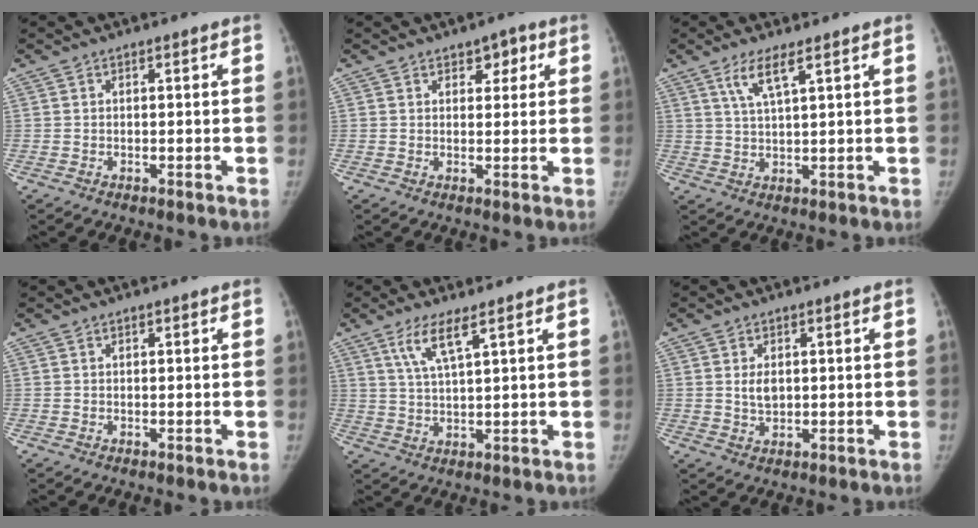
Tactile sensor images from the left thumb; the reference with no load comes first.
{"total": 3.8, "force": [1.9, 2.5, 2.1], "torque": [0.003, -0.005, 0.022]}
{"total": 5.0, "force": [2.9, 0.7, 4.0], "torque": [-0.085, -0.012, 0.063]}
{"total": 0.0}
{"total": 5.8, "force": [3.5, 0.8, 4.6], "torque": [-0.096, -0.018, 0.075]}
{"total": 3.1, "force": [0.6, 2.0, 2.3], "torque": [-0.031, -0.007, 0.015]}